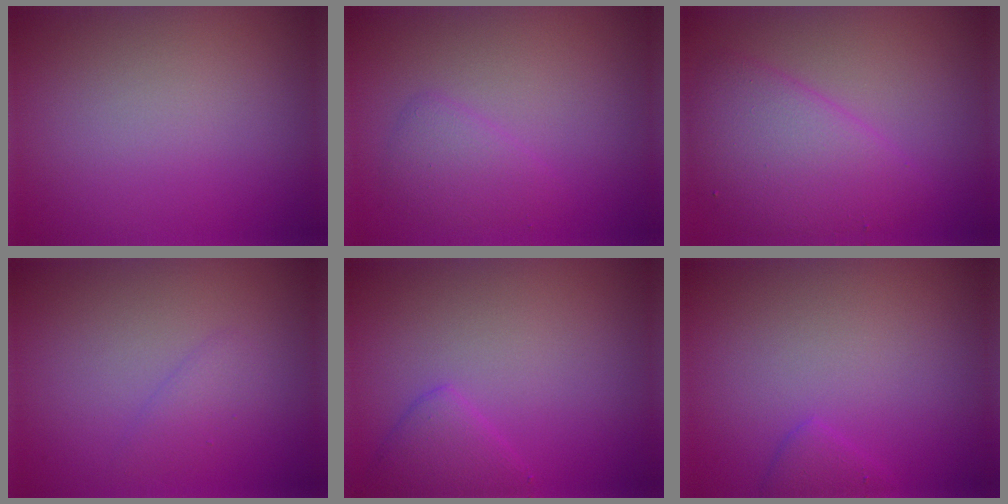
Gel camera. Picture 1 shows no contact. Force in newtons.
{"total": 1.9, "press": 1.9, "slide": 0.1}
{"total": 5.2, "press": 5.2, "slide": 0.2}
{"total": 1.4, "press": 1.4, "slide": 0.1}
{"total": 2.2, "press": 2.2, "slide": 0.2}
{"total": 1.2, "press": 1.2, "slide": 0.2}